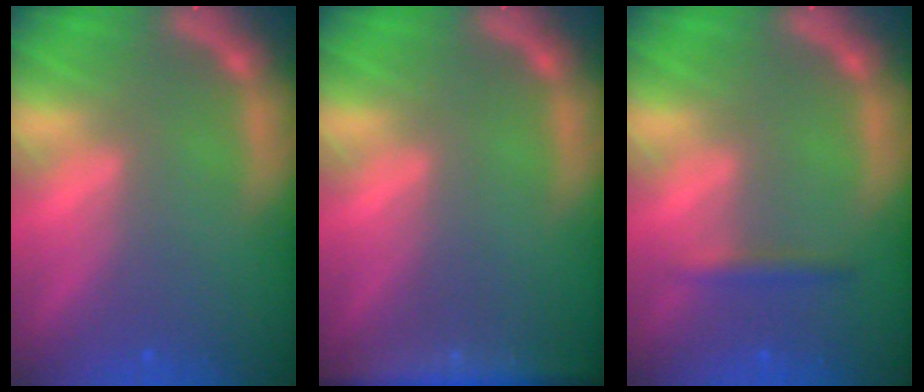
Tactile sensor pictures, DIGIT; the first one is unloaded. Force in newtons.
{"total": 6.0}
{"total": 1.4}